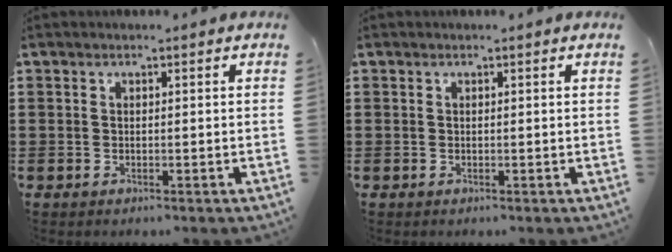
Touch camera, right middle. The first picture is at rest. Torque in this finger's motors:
{"motor_torque": [-0.34, 0.13, -0.03, -0.01]}